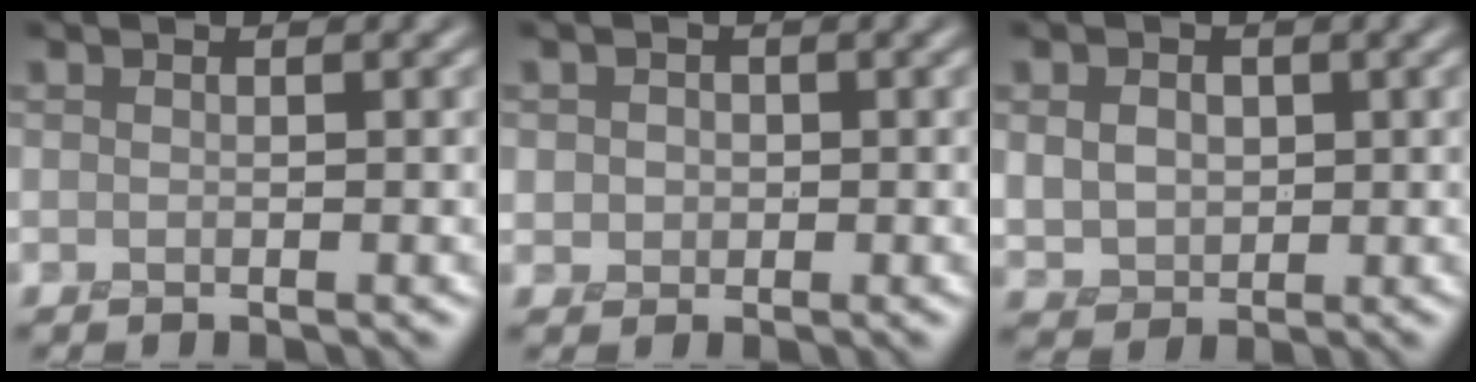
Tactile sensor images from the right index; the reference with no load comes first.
{"total": 1.5, "force": [0.0, 1.4, 0.4], "torque": [-0.003, -0.003, 0.000]}
{"total": 5.2, "force": [0.6, 4.3, 2.9], "torque": [-0.051, 0.016, -0.002]}